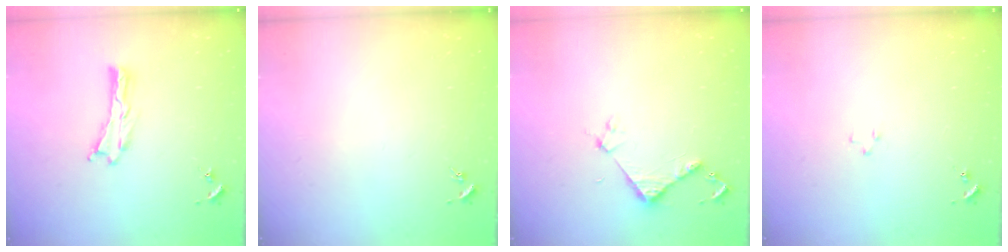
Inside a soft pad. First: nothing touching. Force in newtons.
{"total": 0.0}
{"total": 3.8, "press": 3.8, "slide": 0.3}
{"total": 0.7, "press": 0.7, "slide": 0.2}